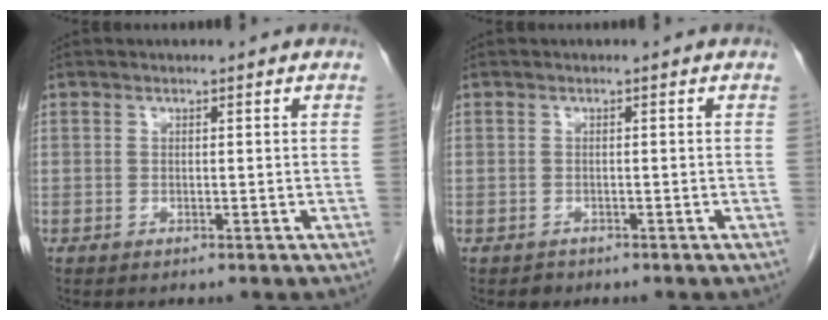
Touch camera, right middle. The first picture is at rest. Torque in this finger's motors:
{"motor_torque": [-0.15, -0.05, 0.02, -0.01]}